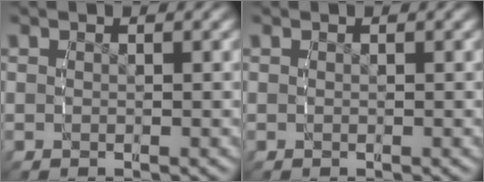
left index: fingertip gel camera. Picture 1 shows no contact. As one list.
[{"total": 0.0}]